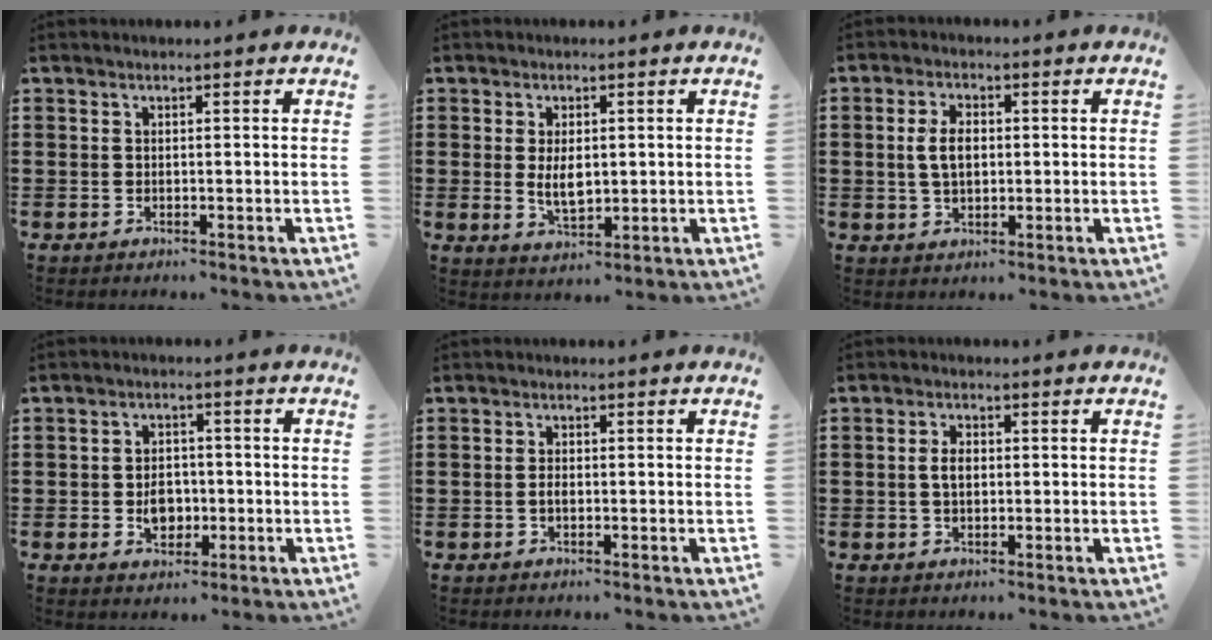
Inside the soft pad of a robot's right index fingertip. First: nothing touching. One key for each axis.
{"total": 4.4, "fx": 0.2, "fy": 2.2, "fz": 3.8, "tx": -0.074, "ty": -0.002, "tz": 0.001}
{"total": 4.7, "fx": 0.3, "fy": 2.5, "fz": 3.9, "tx": -0.094, "ty": 0.004, "tz": -0.001}
{"total": 4.3, "fx": -0.7, "fy": 3.3, "fz": 2.7, "tx": -0.048, "ty": 0.004, "tz": -0.016}
{"total": 1.3, "fx": -0.3, "fy": 0.6, "fz": 1.1, "tx": -0.022, "ty": 0.001, "tz": -0.005}
{"total": 2.6, "fx": 0.2, "fy": 1.5, "fz": 2.2, "tx": -0.045, "ty": 0.007, "tz": 0.001}